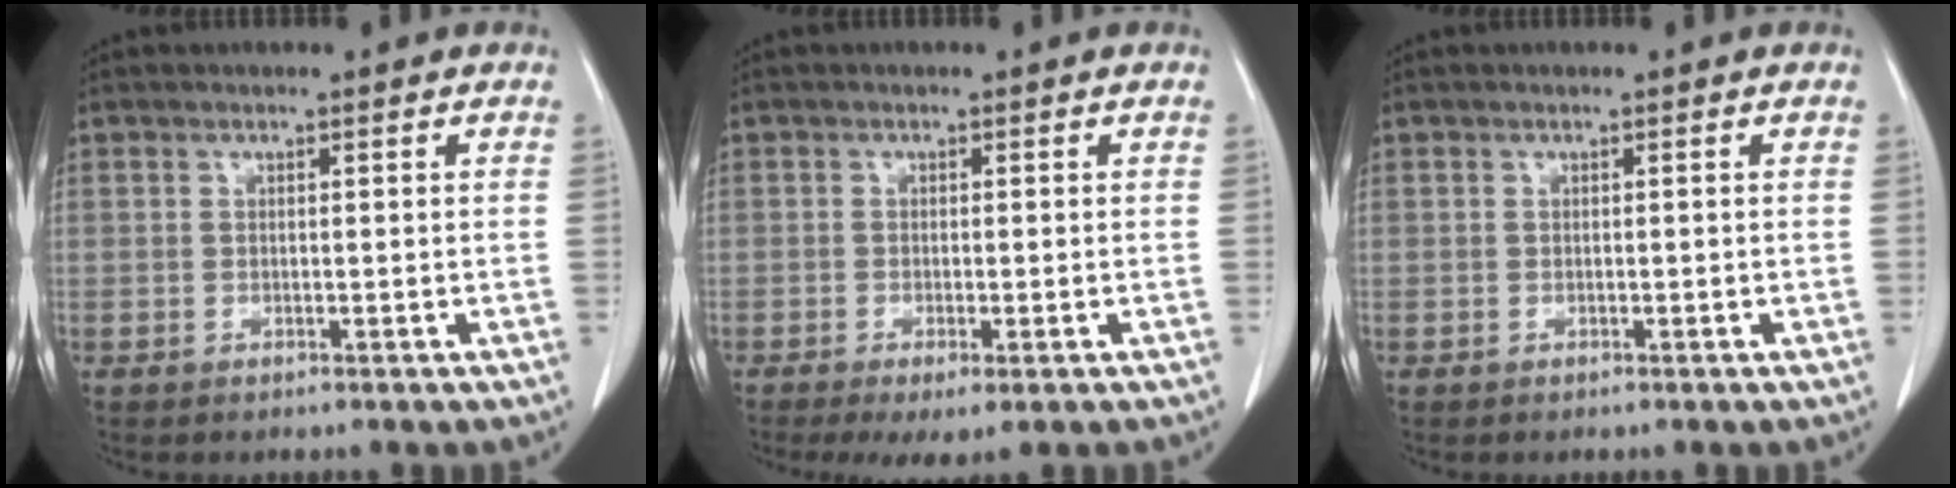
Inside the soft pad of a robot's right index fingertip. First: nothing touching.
{"total": 3.9, "force": [-2.2, 0.8, 3.1], "torque": [-0.049, -0.013, -0.031]}
{"total": 0.0}